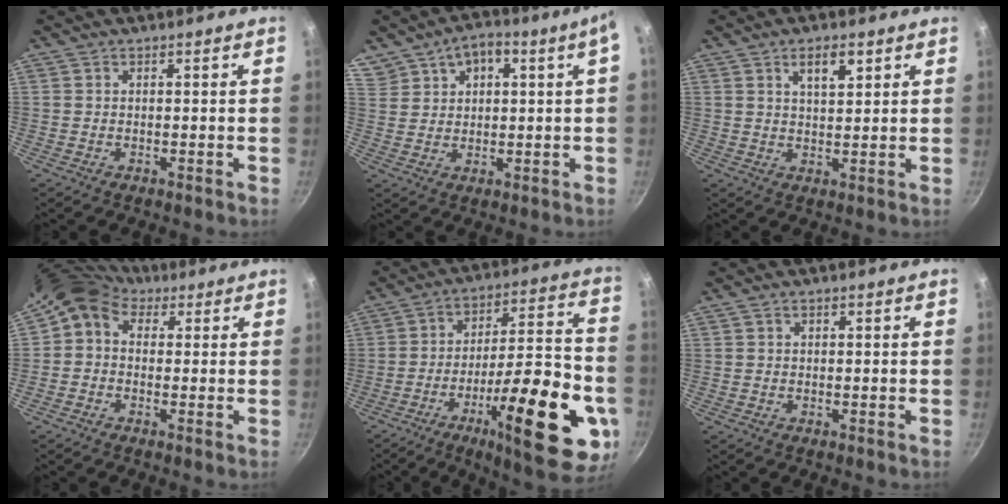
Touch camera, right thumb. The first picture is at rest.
{"total": 10.6, "force": [5.5, 4.8, 7.7], "torque": [-0.110, 0.023, 0.113]}
{"total": 5.1, "force": [2.6, 2.1, 3.8], "torque": [-0.056, -0.012, 0.044]}
{"total": 7.6, "force": [2.5, 6.0, 4.0], "torque": [-0.068, 0.016, 0.019]}
{"total": 26.4, "force": [-9.7, 7.8, 23.3], "torque": [-0.301, 0.035, -0.140]}
{"total": 0.6, "force": [0.4, 0.4, 0.4], "torque": [-0.004, 0.001, 0.007]}